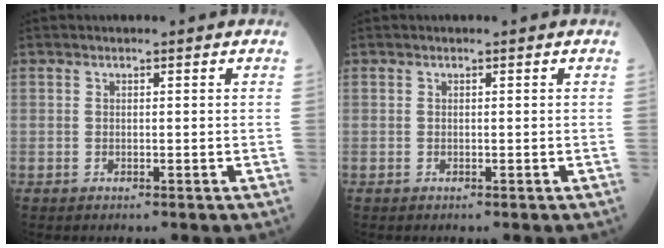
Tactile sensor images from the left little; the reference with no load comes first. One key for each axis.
{"total": 0.0}